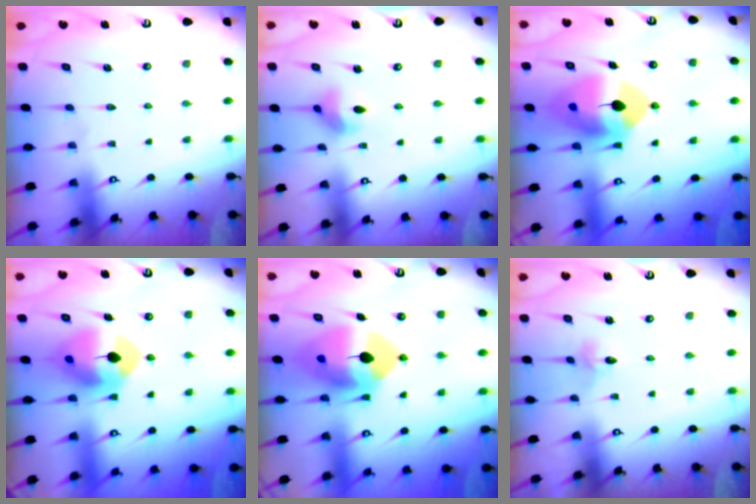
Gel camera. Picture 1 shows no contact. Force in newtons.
{"total": 6.6, "press": 6.5, "slide": 0.9}
{"total": 14.9, "press": 14.7, "slide": 2.5}
{"total": 9.3, "press": 9.3, "slide": 1.2}
{"total": 15.1, "press": 15.0, "slide": 2.3}
{"total": 2.4, "press": 2.4, "slide": 0.2}